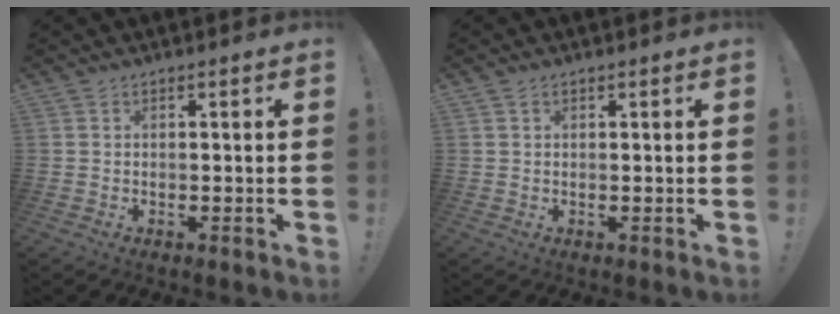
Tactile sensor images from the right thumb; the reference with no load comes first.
{"total": 0.7, "force": [0.4, 0.5, 0.2], "torque": [-0.009, 0.005, 0.008]}